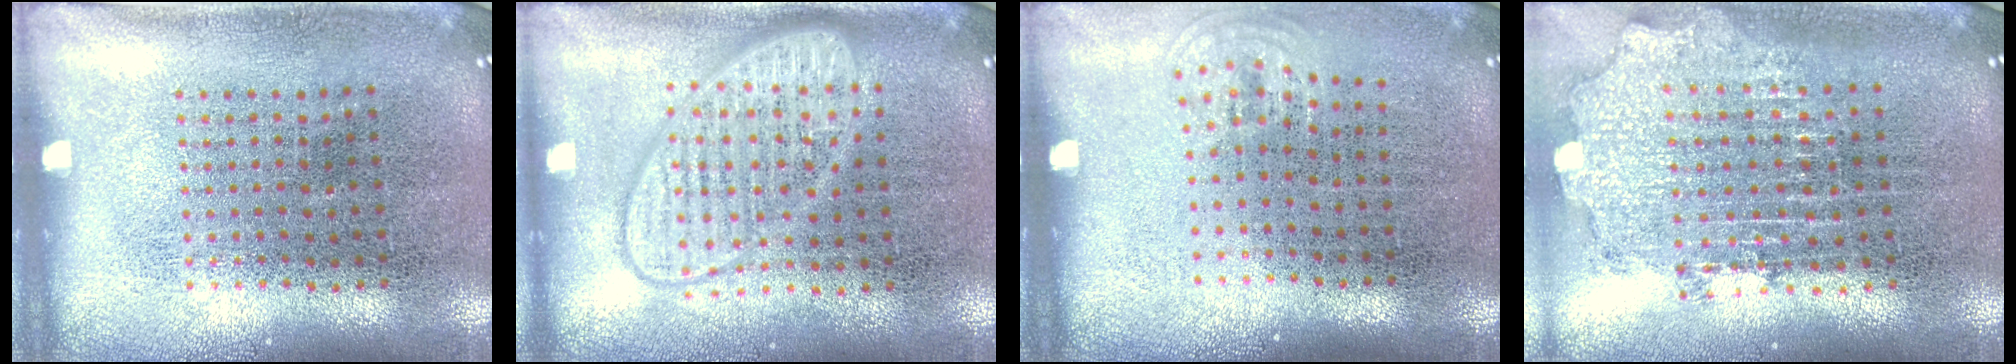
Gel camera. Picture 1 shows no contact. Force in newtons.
{"total": 2.9, "press": 2.8, "slide": 0.4}
{"total": 0.7, "press": 0.5, "slide": 0.4}
{"total": 2.0, "press": 1.5, "slide": 1.3}